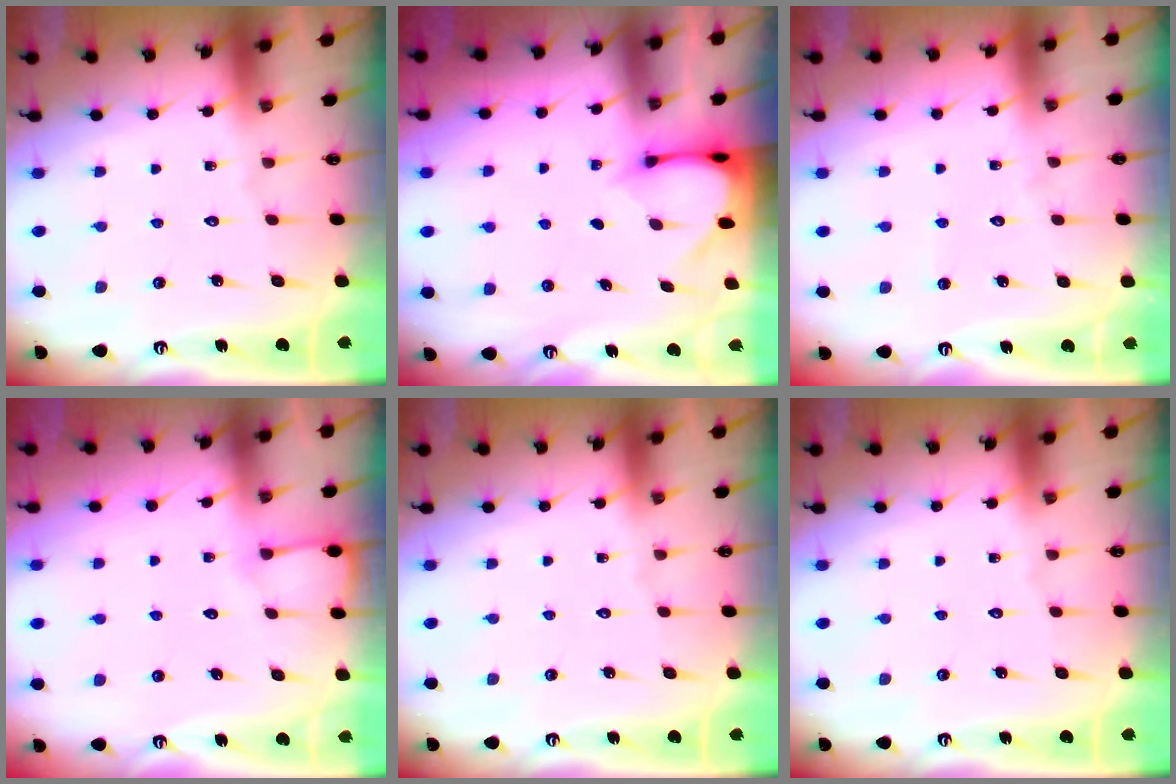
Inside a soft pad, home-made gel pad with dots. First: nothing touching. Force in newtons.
{"total": 3.1, "press": 3.1, "slide": 0.3}
{"total": 2.3, "press": 2.3, "slide": 0.3}
{"total": 3.8, "press": 3.8, "slide": 0.5}
{"total": 0.0}
{"total": 0.0}